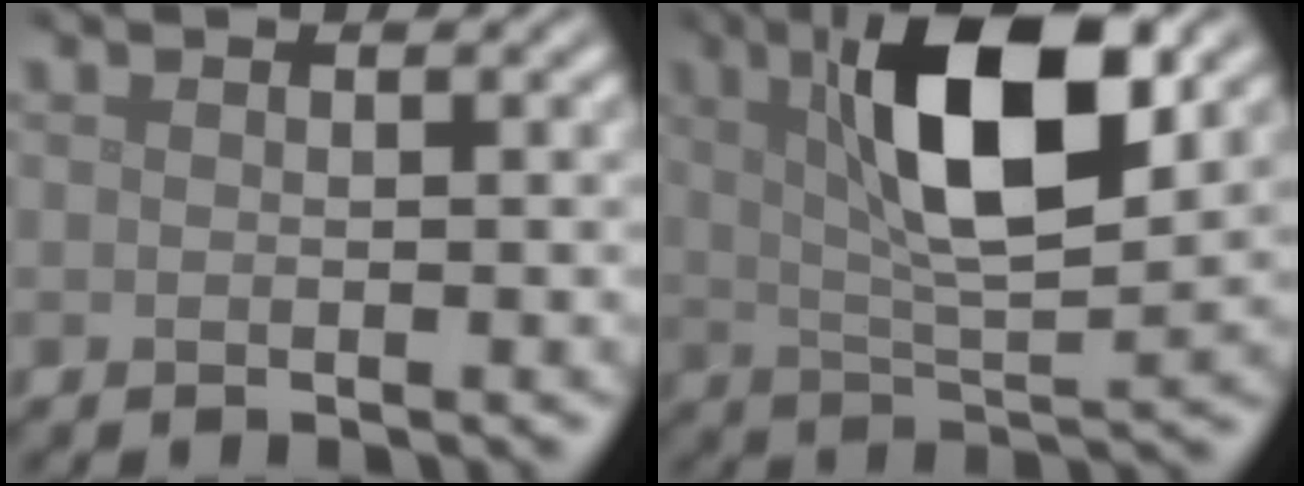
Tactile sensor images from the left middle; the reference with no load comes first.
{"total": 10.3, "force": [3.4, 3.1, 9.2], "torque": [-0.157, 0.010, 0.055]}